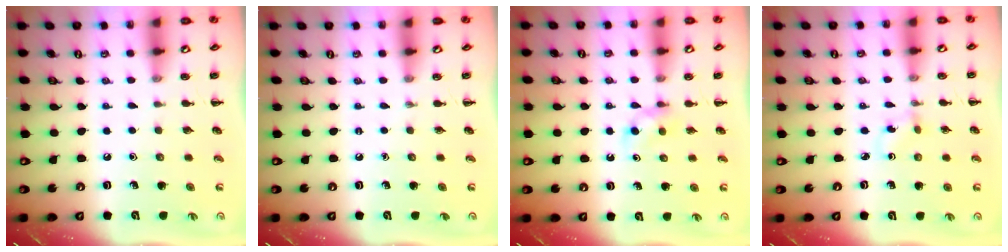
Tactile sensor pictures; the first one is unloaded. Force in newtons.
{"total": 0.0}
{"total": 2.6, "press": 2.4, "slide": 1.0}
{"total": 1.0, "press": 0.8, "slide": 0.6}